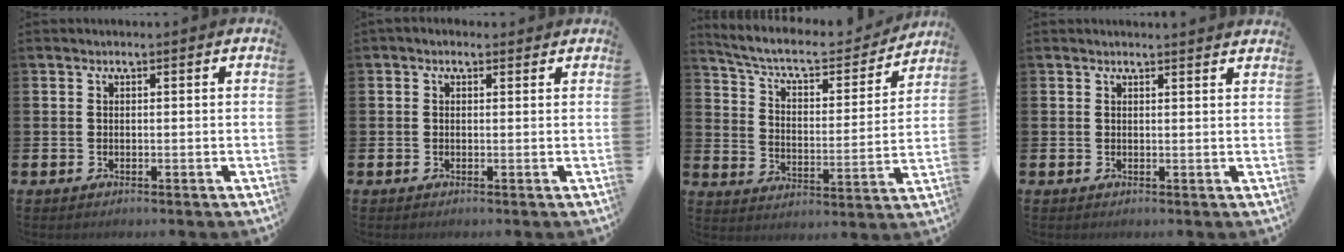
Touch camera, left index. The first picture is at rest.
{"total": 0.7, "force": [0.3, 0.5, 0.4], "torque": [-0.003, 0.003, 0.003]}
{"total": 7.7, "force": [6.7, 2.2, 3.0], "torque": [-0.087, -0.048, 0.111]}
{"total": 1.2, "force": [1.2, -0.1, -0.1], "torque": [0.010, -0.011, 0.020]}